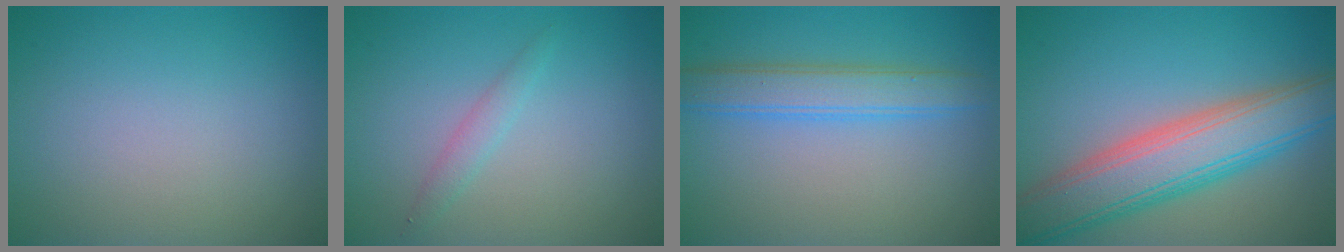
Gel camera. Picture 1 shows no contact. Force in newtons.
{"total": 1.2, "press": 1.2, "slide": 0.1}
{"total": 3.7, "press": 3.7, "slide": 0.1}
{"total": 8.3, "press": 8.3, "slide": 0.4}